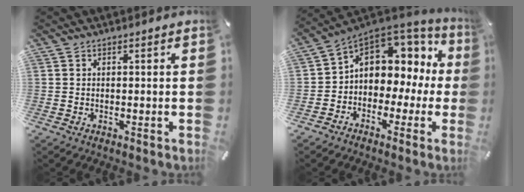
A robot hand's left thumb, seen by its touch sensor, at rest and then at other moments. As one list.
[{"total": 8.8, "force": [2.8, 7.3, 4.1], "torque": [-0.075, -0.023, 0.054]}]